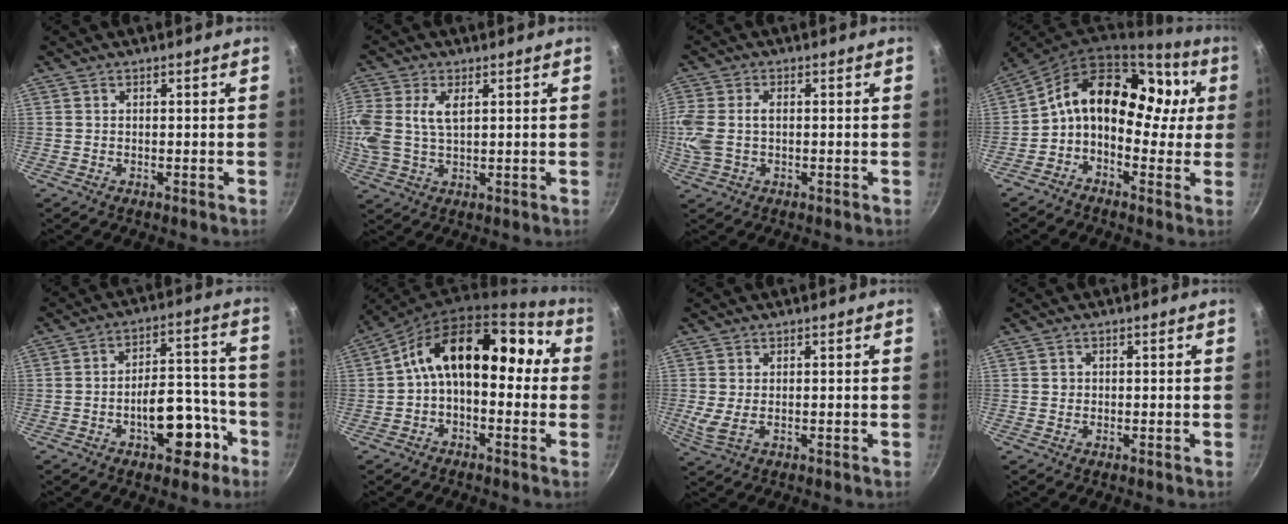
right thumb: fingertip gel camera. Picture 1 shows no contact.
{"total": 9.7, "force": [2.4, 5.5, 7.6], "torque": [-0.166, 0.006, 0.047]}
{"total": 7.8, "force": [0.2, 4.7, 6.2], "torque": [-0.132, 0.005, -0.001]}
{"total": 17.5, "force": [2.1, 12.2, 12.4], "torque": [-0.157, 0.046, 0.008]}
{"total": 12.5, "force": [-5.8, 6.6, 8.9], "torque": [-0.085, 0.067, -0.072]}
{"total": 13.8, "force": [0.3, 8.7, 10.7], "torque": [-0.135, 0.060, -0.020]}
{"total": 2.9, "force": [0.3, 1.2, 2.6], "torque": [-0.055, -0.007, 0.013]}
{"total": 0.6, "force": [0.1, 0.6, 0.1], "torque": [0.003, 0.002, 0.001]}